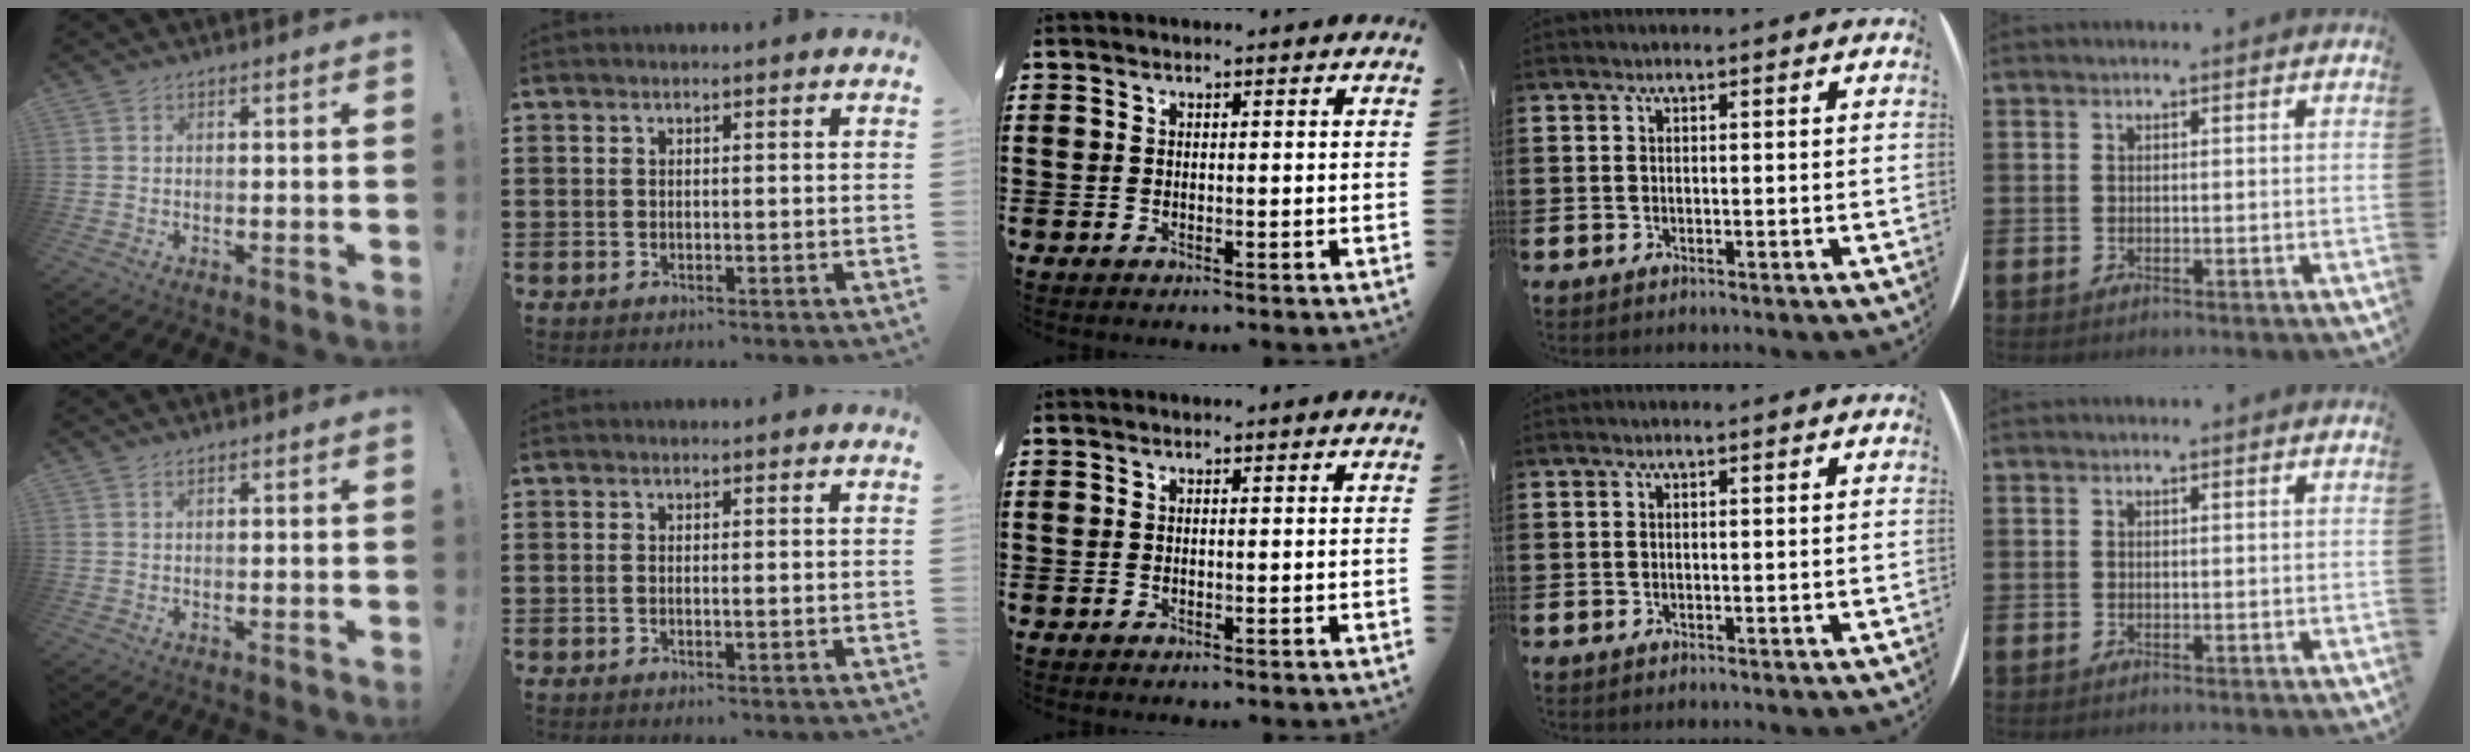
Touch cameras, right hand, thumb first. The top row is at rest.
{"thumb": {"total": 0.6, "force": [0.4, 0.2, 0.4], "torque": [-0.013, 0.002, 0.009]}, "index": {"total": 0.8, "force": [-0.2, 0.1, 0.8], "torque": [-0.014, -0.004, -0.003]}}